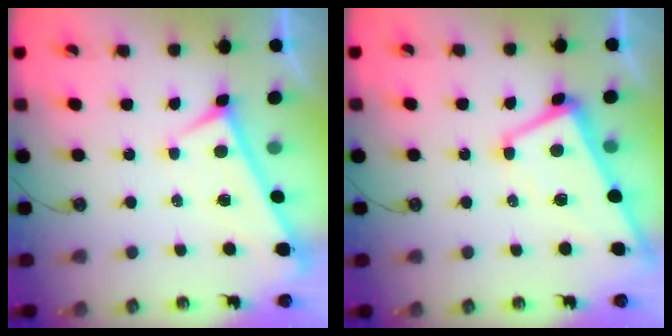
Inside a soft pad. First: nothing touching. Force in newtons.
{"total": 1.2, "press": 0.7, "slide": 1.0}